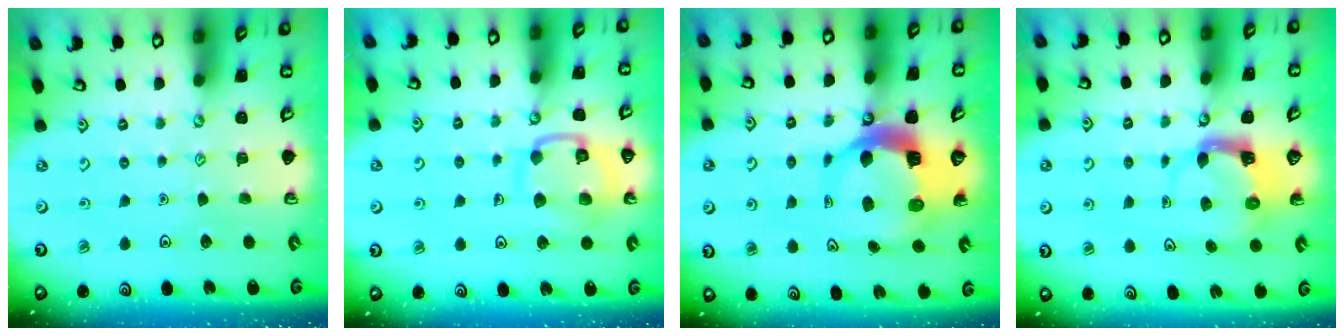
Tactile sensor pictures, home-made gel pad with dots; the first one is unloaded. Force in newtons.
{"total": 13.1, "press": 13.1, "slide": 1.4}
{"total": 11.0, "press": 10.8, "slide": 1.6}
{"total": 3.9, "press": 3.8, "slide": 0.6}